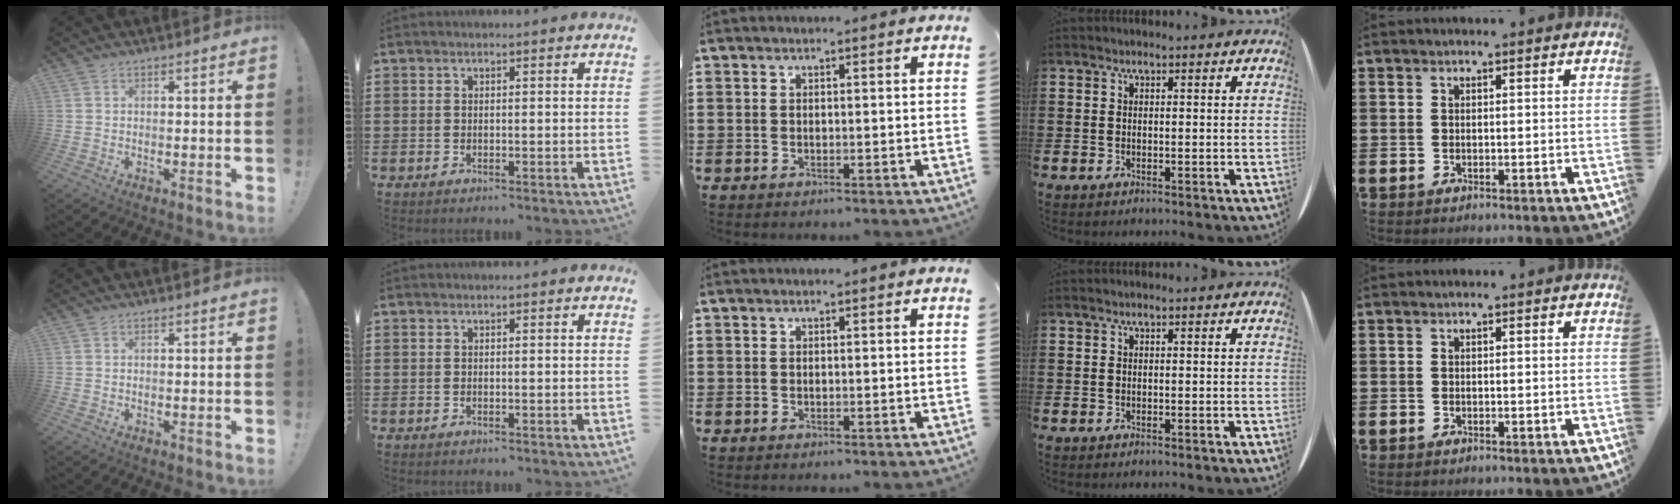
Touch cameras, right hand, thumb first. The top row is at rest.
{}